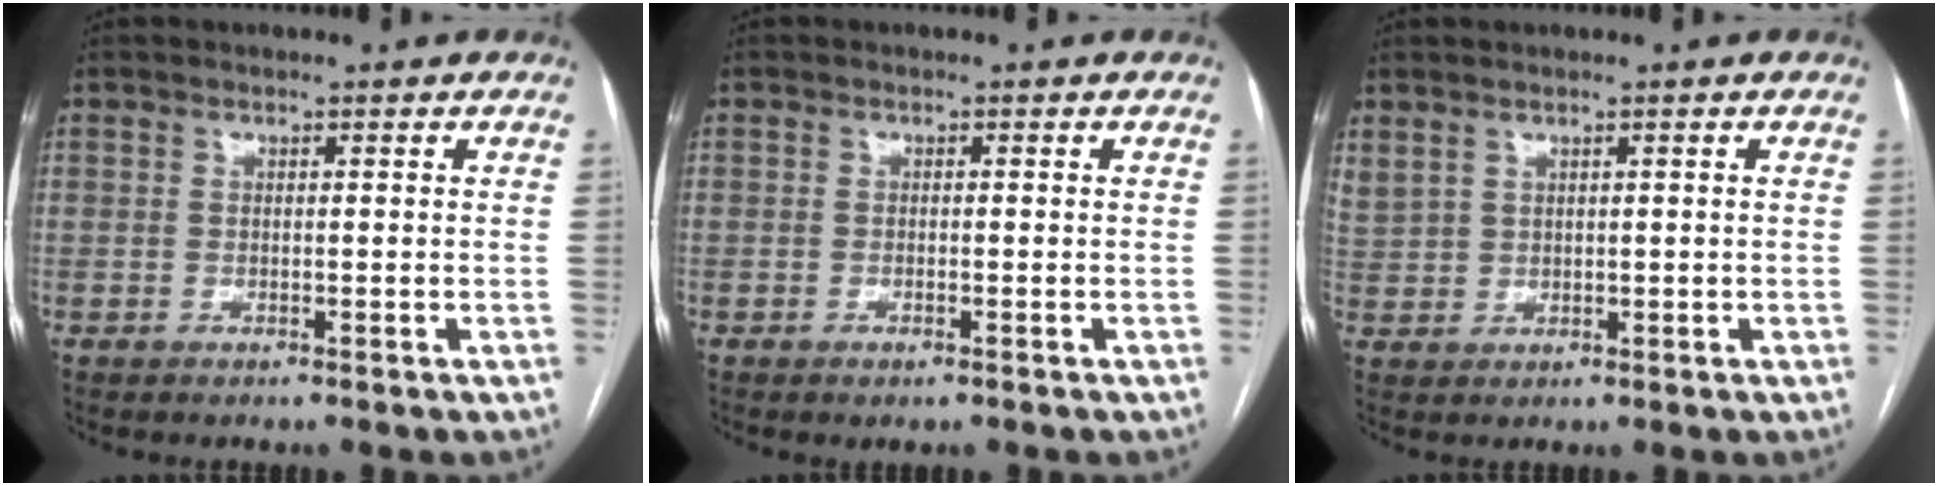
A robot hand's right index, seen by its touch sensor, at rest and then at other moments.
{"total": 0.8, "force": [-0.5, 0.2, 0.6], "torque": [-0.011, -0.001, -0.005]}
{"total": 3.5, "force": [2.4, 2.0, 1.5], "torque": [-0.040, 0.011, 0.064]}